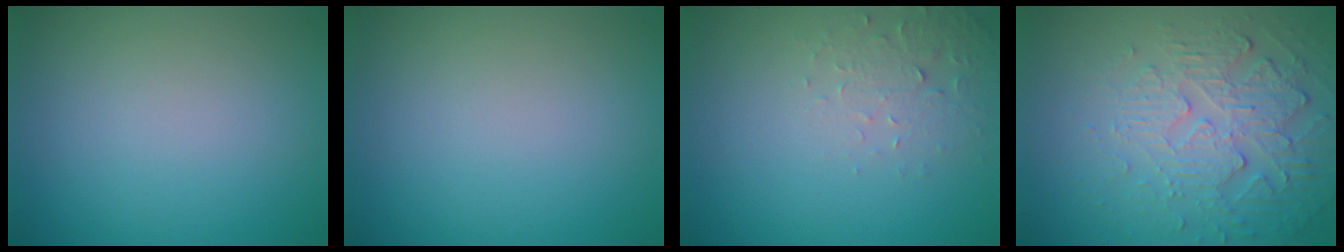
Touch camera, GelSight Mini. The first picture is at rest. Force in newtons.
{"total": 0.0}
{"total": 2.2, "press": 2.2, "slide": 0.4}
{"total": 6.0, "press": 3.6, "slide": 4.7}